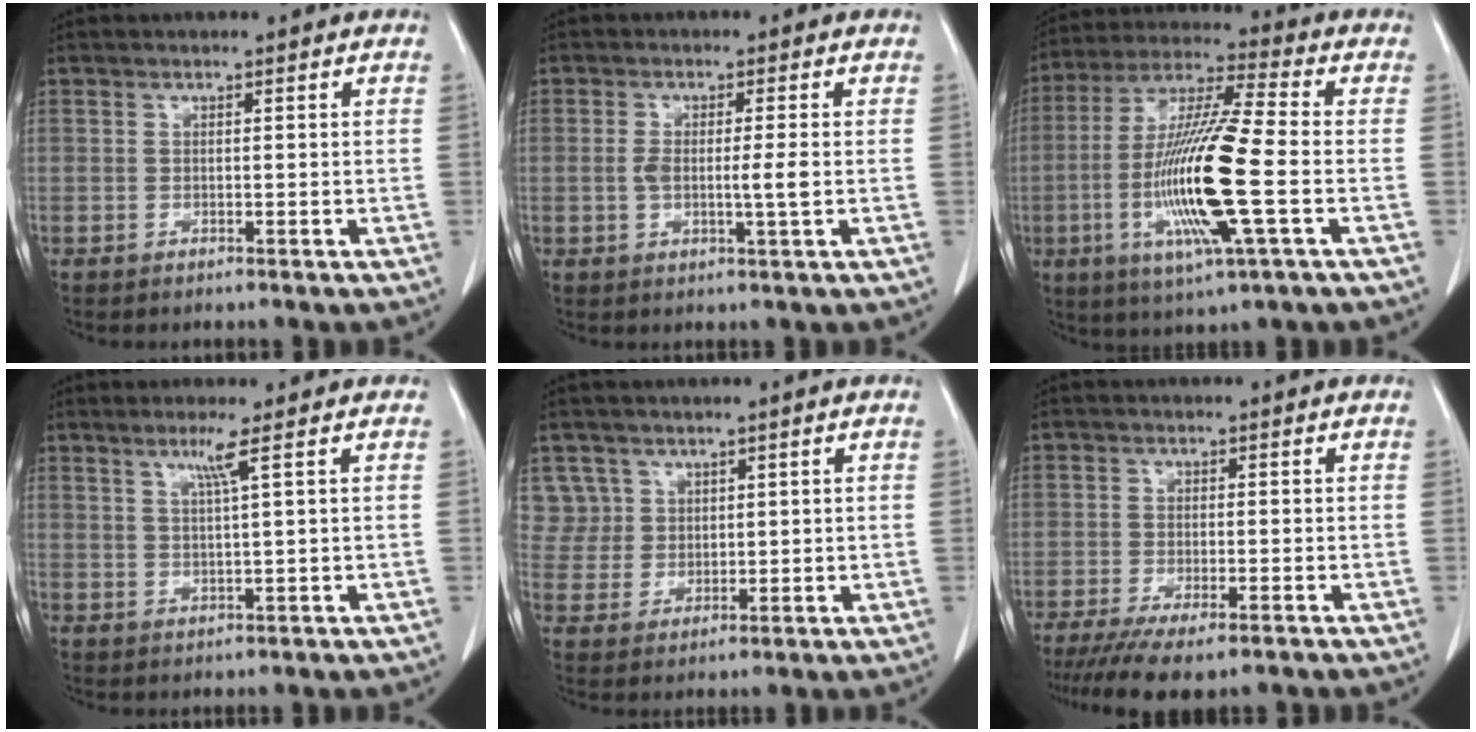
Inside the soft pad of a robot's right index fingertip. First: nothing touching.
{"total": 4.5, "force": [-0.5, 0.4, 4.4], "torque": [-0.087, -0.001, -0.007]}
{"total": 17.9, "force": [-3.9, 1.0, 17.4], "torque": [-0.357, -0.016, -0.077]}
{"total": 3.3, "force": [1.7, -0.9, 2.7], "torque": [-0.054, -0.007, 0.035]}
{"total": 5.3, "force": [2.8, 4.6, -0.3], "torque": [0.017, 0.006, 0.059]}
{"total": 9.7, "force": [-7.1, 2.3, 6.1], "torque": [-0.092, -0.019, -0.109]}